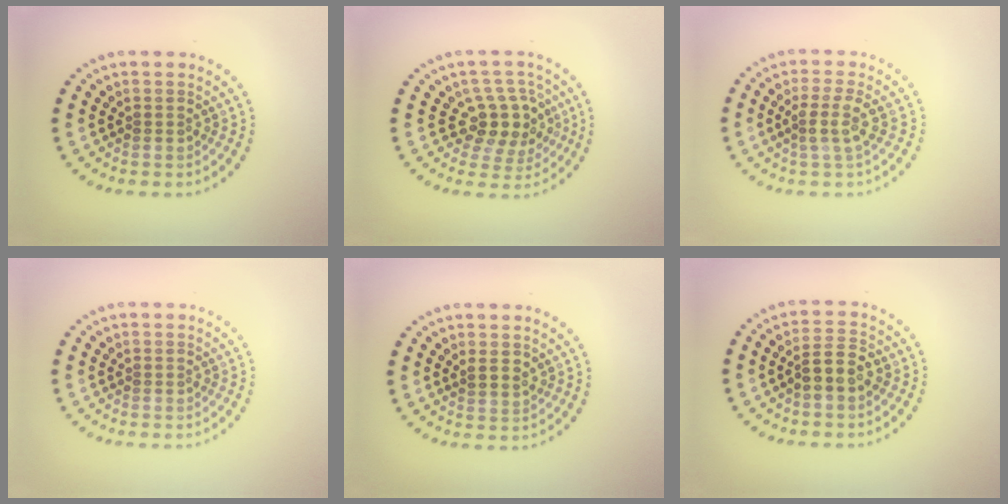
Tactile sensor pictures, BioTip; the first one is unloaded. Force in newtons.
{"total": 4.0, "press": 3.5, "slide": 1.9}
{"total": 2.3, "press": 1.9, "slide": 1.2}
{"total": 0.0}
{"total": 1.1, "press": 1.0, "slide": 0.5}
{"total": 2.7, "press": 2.6, "slide": 0.8}